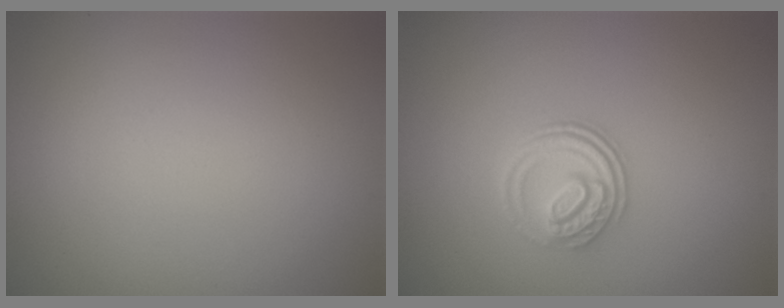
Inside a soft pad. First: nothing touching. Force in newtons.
{"total": 2.9, "press": 2.4, "slide": 1.6}